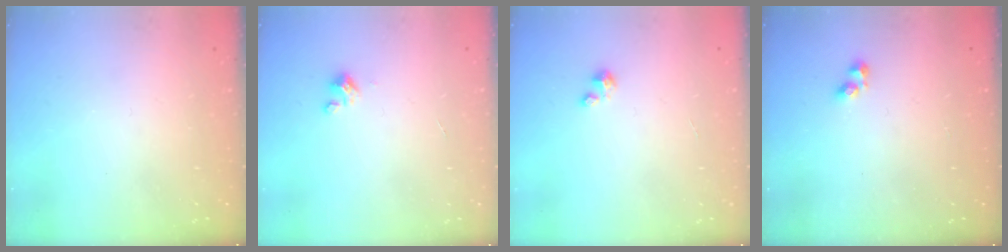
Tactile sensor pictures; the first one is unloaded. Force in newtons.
{"total": 2.0, "press": 2.0, "slide": 0.2}
{"total": 0.6, "press": 0.6, "slide": 0.3}
{"total": 1.9, "press": 1.9, "slide": 0.3}